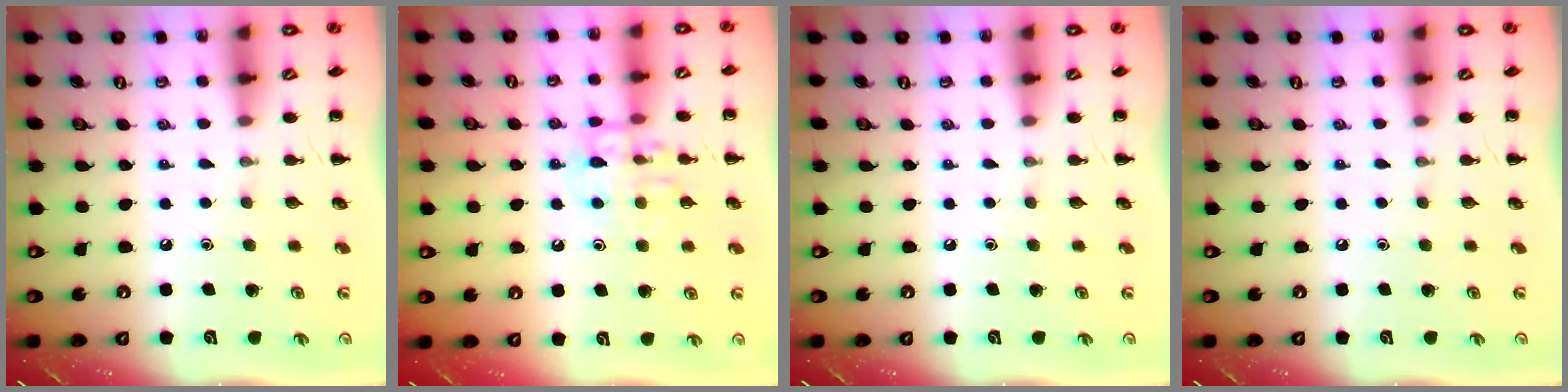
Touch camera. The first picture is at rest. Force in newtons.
{"total": 10.9, "press": 10.9, "slide": 0.8}
{"total": 0.0}
{"total": 0.0}